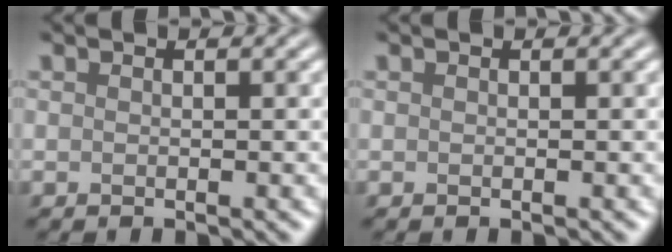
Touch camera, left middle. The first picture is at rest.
{"total": 0.0}